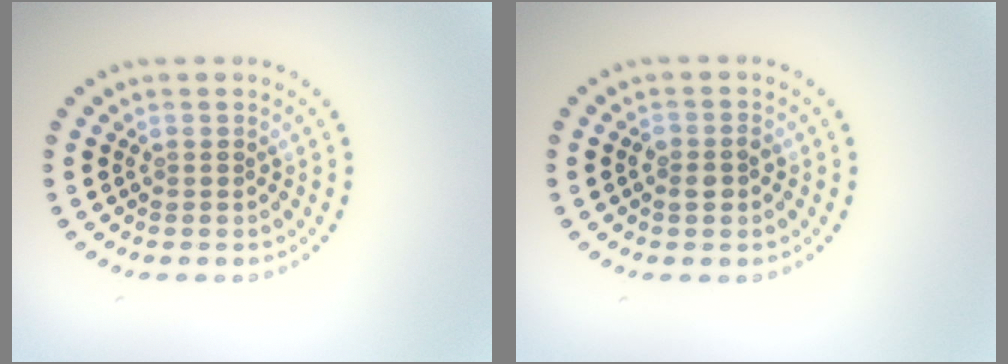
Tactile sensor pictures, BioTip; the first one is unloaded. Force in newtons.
{"total": 1.5, "press": 1.4, "slide": 0.5}